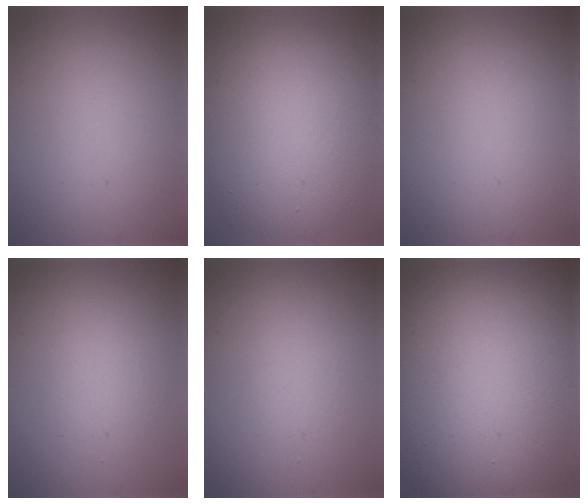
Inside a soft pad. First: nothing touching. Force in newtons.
{"total": 9.2, "press": 9.2, "slide": 0.5}
{"total": 0.0}
{"total": 1.9, "press": 1.9, "slide": 0.0}
{"total": 1.2, "press": 1.2, "slide": 0.0}
{"total": 19.8, "press": 19.8, "slide": 1.2}